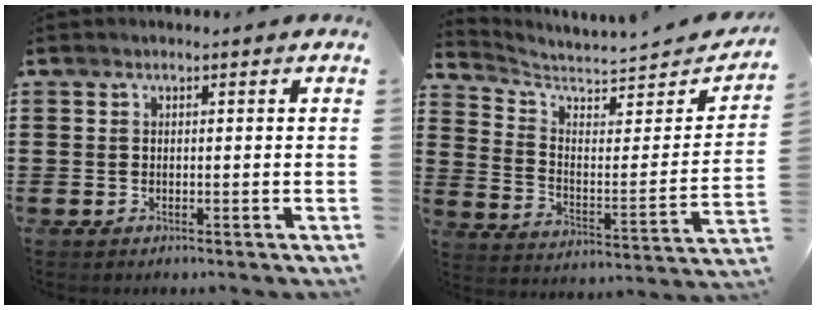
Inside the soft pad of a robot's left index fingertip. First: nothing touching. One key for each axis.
{"total": 4.6, "fx": 4.2, "fy": 0.8, "fz": 1.7, "tx": -0.057, "ty": -0.038, "tz": 0.068}